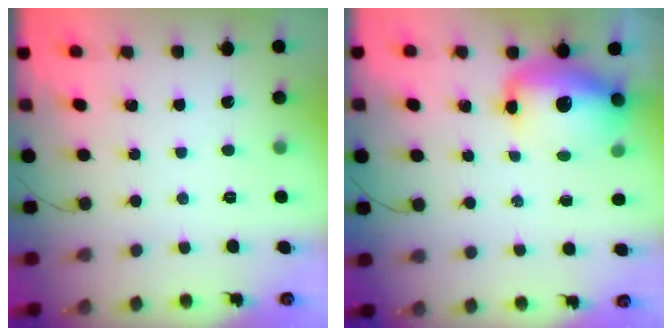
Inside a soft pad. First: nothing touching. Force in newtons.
{"total": 13.8, "press": 13.2, "slide": 4.1}